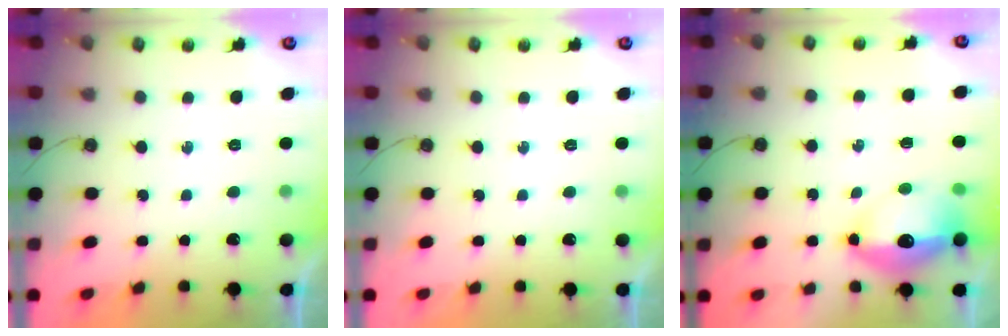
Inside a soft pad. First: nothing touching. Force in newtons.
{"total": 0.0}
{"total": 13.3, "press": 13.2, "slide": 1.3}